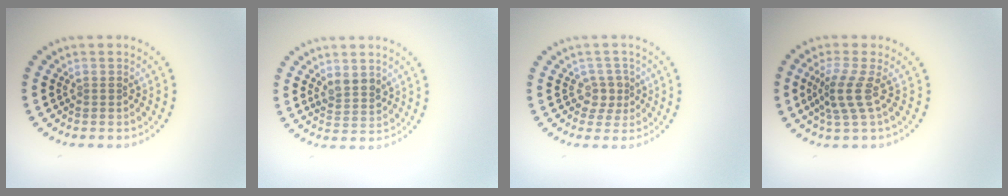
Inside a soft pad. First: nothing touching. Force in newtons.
{"total": 2.1, "press": 1.9, "slide": 0.7}
{"total": 1.8, "press": 1.5, "slide": 1.1}
{"total": 2.9, "press": 2.2, "slide": 2.0}